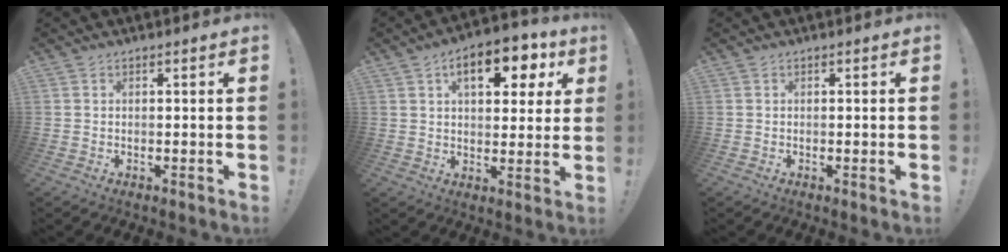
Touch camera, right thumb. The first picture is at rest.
{"total": 12.8, "force": [5.4, 6.6, 9.6], "torque": [-0.127, -0.016, 0.084]}
{"total": 1.0, "force": [-0.3, -0.5, 0.8], "torque": [-0.016, -0.001, -0.004]}